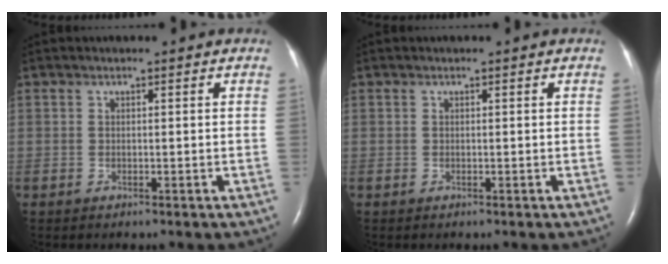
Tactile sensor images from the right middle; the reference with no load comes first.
{"total": 0.0}